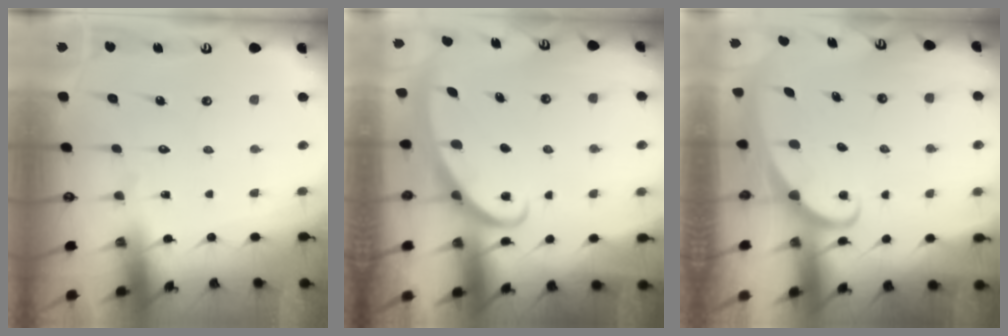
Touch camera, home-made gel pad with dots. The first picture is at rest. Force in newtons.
{"total": 2.7, "press": 2.7, "slide": 0.4}
{"total": 1.9, "press": 1.9, "slide": 0.1}